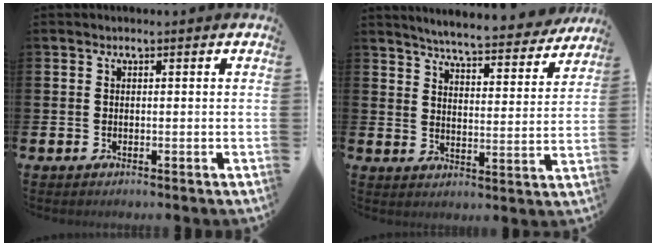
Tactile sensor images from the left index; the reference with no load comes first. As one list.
[{"total": 6.0, "force": [5.8, 0.2, 1.5], "torque": [-0.050, -0.044, 0.096]}]